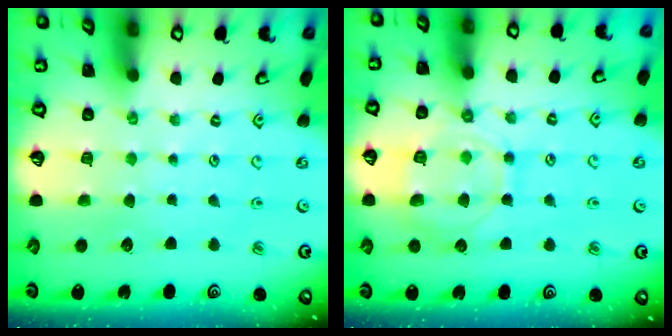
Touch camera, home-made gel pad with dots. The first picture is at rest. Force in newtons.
{"total": 11.2, "press": 11.2, "slide": 1.1}